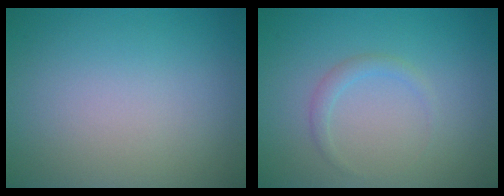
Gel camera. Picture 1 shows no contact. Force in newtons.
{"total": 1.1, "press": 1.1, "slide": 0.1}